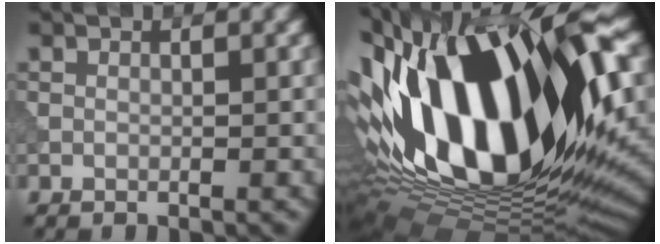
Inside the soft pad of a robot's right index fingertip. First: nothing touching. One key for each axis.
{"total": 17.9, "fx": 2.8, "fy": 9.0, "fz": 15.2, "tx": -0.287, "ty": 0.010, "tz": 0.034}